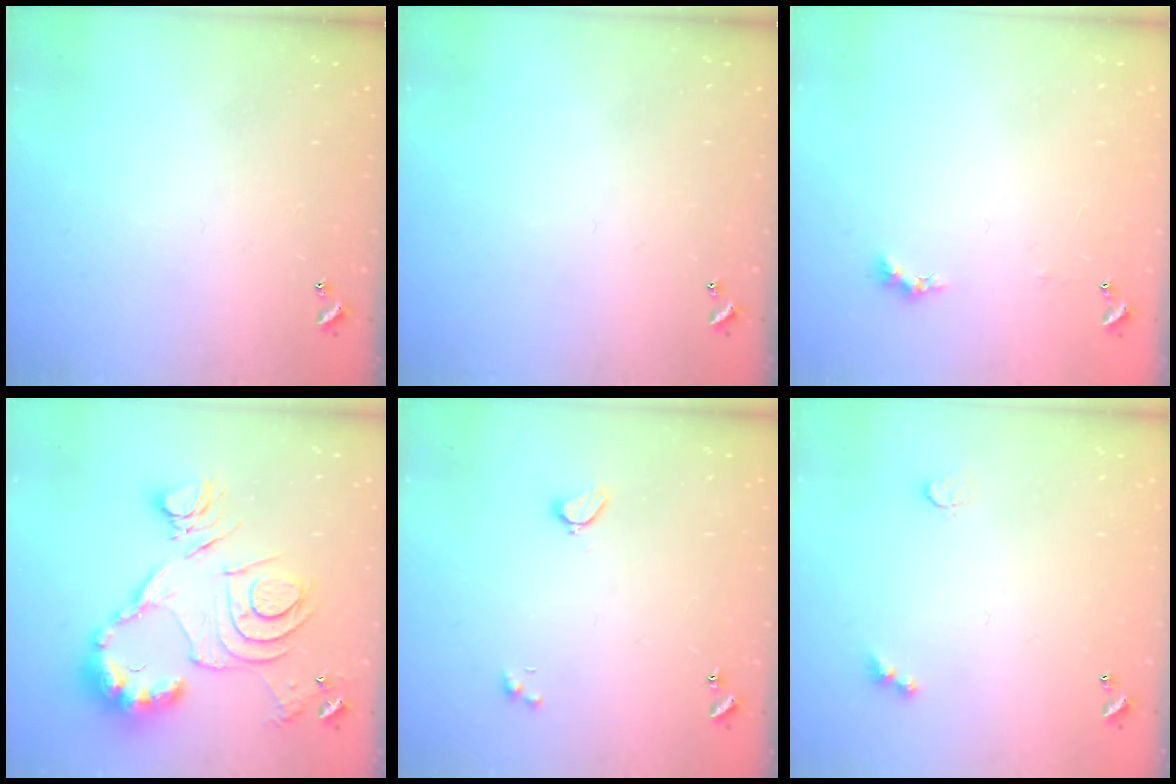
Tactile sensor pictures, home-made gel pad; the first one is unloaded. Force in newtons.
{"total": 0.0}
{"total": 0.6, "press": 0.4, "slide": 0.5}
{"total": 17.7, "press": 17.6, "slide": 1.4}
{"total": 1.9, "press": 1.9, "slide": 0.6}
{"total": 2.9, "press": 2.8, "slide": 0.7}